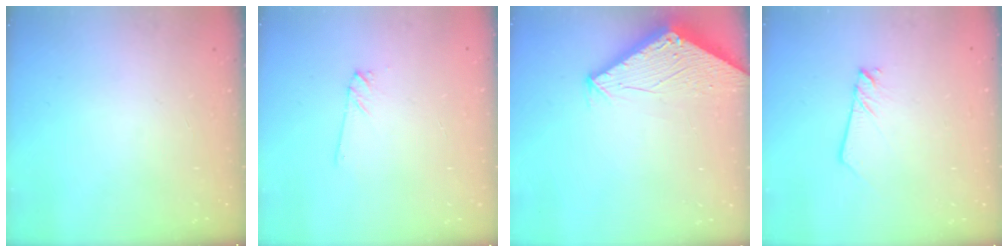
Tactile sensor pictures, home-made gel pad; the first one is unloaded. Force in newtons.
{"total": 1.7, "press": 1.7, "slide": 0.1}
{"total": 2.9, "press": 2.9, "slide": 0.1}
{"total": 2.1, "press": 2.1, "slide": 0.1}